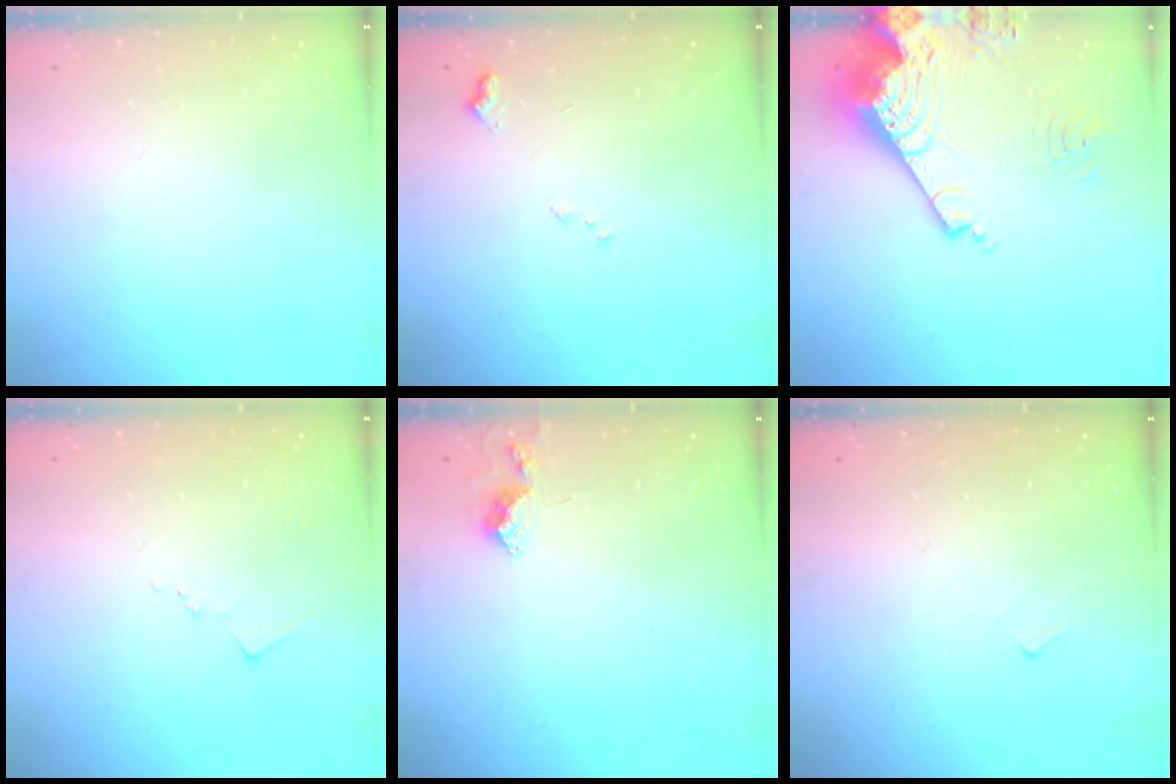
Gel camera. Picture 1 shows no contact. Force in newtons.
{"total": 7.7, "press": 7.7, "slide": 0.8}
{"total": 18.4, "press": 18.3, "slide": 2.3}
{"total": 7.8, "press": 7.8, "slide": 0.5}
{"total": 7.4, "press": 7.4, "slide": 0.7}
{"total": 4.2, "press": 4.2, "slide": 0.5}